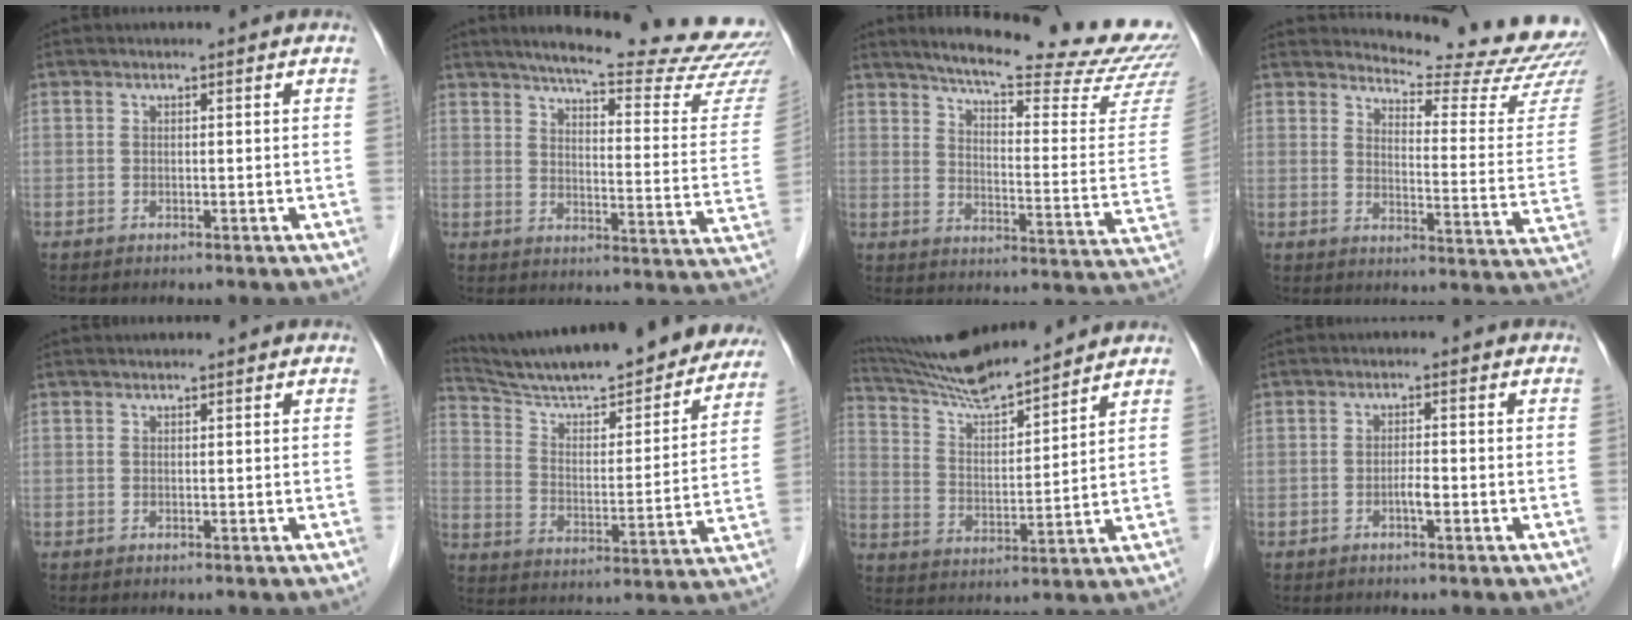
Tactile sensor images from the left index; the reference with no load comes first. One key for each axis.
{"total": 24.7, "fx": 22.5, "fy": 0.7, "fz": 10.2, "tx": -0.141, "ty": -0.100, "tz": 0.267}
{"total": 24.2, "fx": 21.9, "fy": 0.5, "fz": 10.4, "tx": -0.150, "ty": -0.093, "tz": 0.273}
{"total": 18.6, "fx": 18.2, "fy": -0.1, "fz": 3.6, "tx": -0.048, "ty": -0.139, "tz": 0.203}
{"total": 0.8, "fx": 0.8, "fy": 0.0, "fz": 0.3, "tx": -0.006, "ty": 0.014, "tz": 0.017}
{"total": 26.9, "fx": 24.1, "fy": 4.2, "fz": 11.1, "tx": -0.177, "ty": -0.031, "tz": 0.333}
{"total": 13.8, "fx": 12.9, "fy": 0.6, "fz": 4.9, "tx": -0.097, "ty": 0.014, "tz": 0.232}
{"total": 1.5, "fx": -0.6, "fy": 0.1, "fz": 1.4, "tx": -0.025, "ty": 0.001, "tz": -0.012}